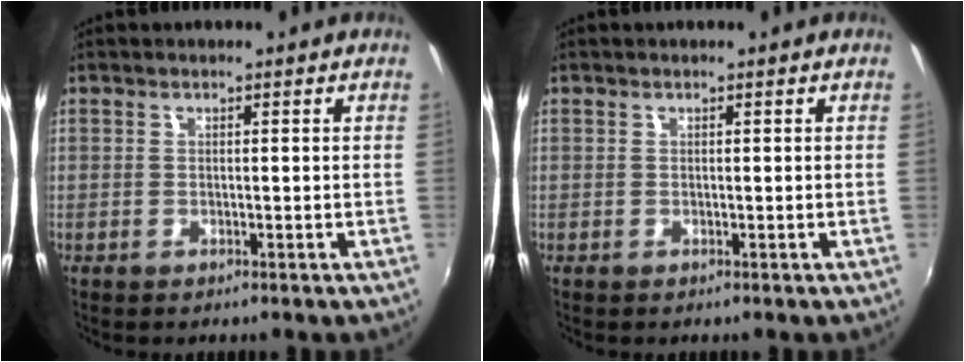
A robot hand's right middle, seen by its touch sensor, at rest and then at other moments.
{"total": 0.0}